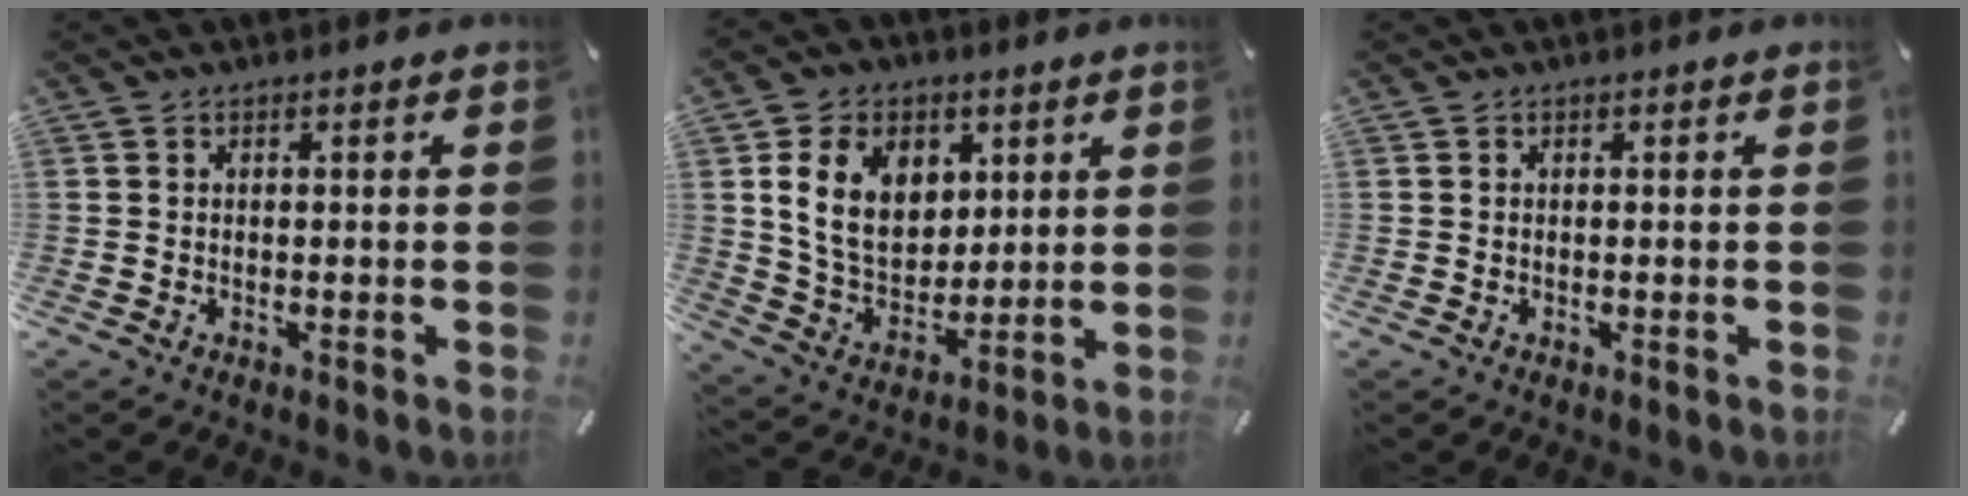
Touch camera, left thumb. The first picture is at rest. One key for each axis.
{"total": 14.1, "fx": 4.6, "fy": 10.8, "fz": 7.8, "tx": -0.156, "ty": -0.007, "tz": 0.084}
{"total": 0.0}